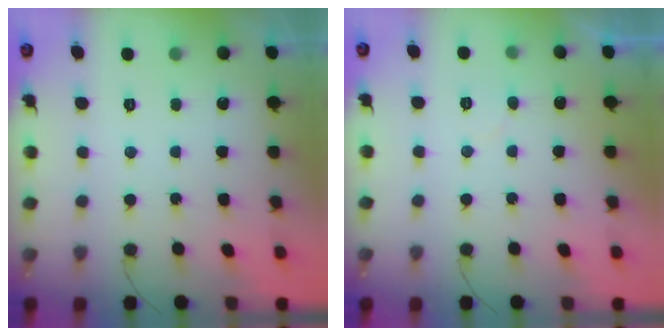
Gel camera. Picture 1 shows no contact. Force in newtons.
{"total": 3.3, "press": 3.3, "slide": 0.2}